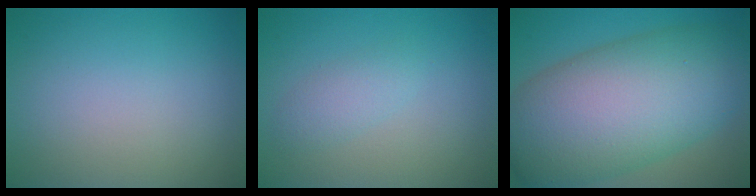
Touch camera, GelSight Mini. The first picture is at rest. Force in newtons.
{"total": 1.8, "press": 1.8, "slide": 0.1}
{"total": 14.3, "press": 14.3, "slide": 0.6}